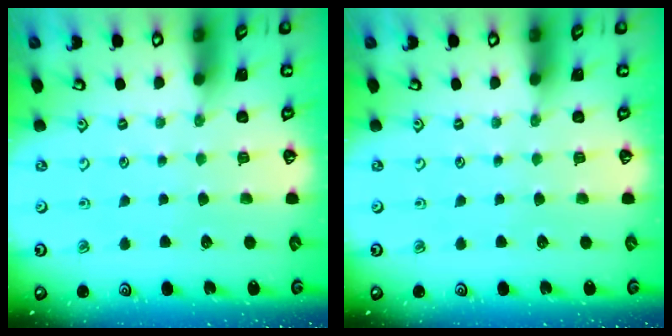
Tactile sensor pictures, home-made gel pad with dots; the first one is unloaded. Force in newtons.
{"total": 0.0}